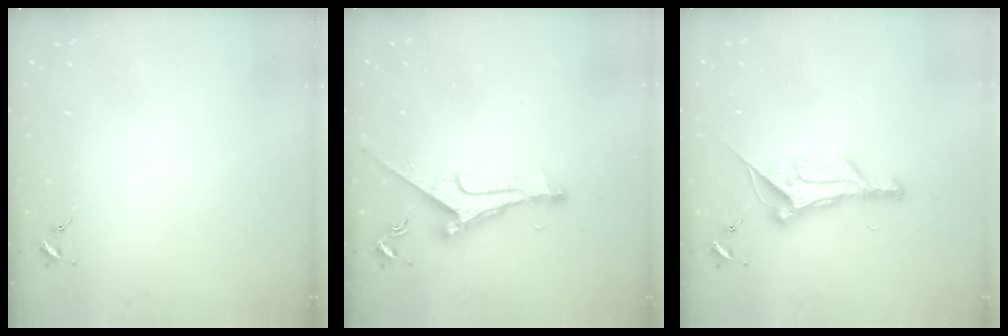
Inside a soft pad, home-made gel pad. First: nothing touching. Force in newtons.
{"total": 9.9, "press": 9.8, "slide": 0.7}
{"total": 14.0, "press": 14.0, "slide": 0.6}